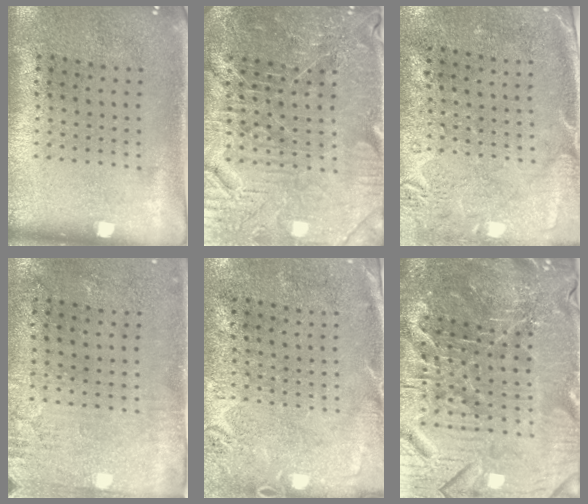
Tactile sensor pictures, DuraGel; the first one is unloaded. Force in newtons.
{"total": 4.6, "press": 4.4, "slide": 1.3}
{"total": 2.7, "press": 2.2, "slide": 1.7}
{"total": 2.7, "press": 2.3, "slide": 1.5}
{"total": 2.6, "press": 2.2, "slide": 1.4}
{"total": 6.5, "press": 6.0, "slide": 2.6}